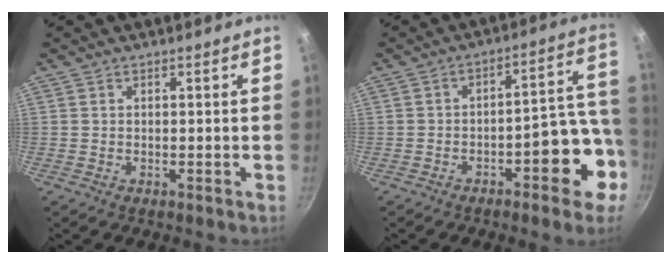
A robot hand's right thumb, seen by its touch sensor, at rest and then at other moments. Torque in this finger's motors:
{"motor_torque": [1.72, 1.56, 1.35, -0.65, 0.06]}